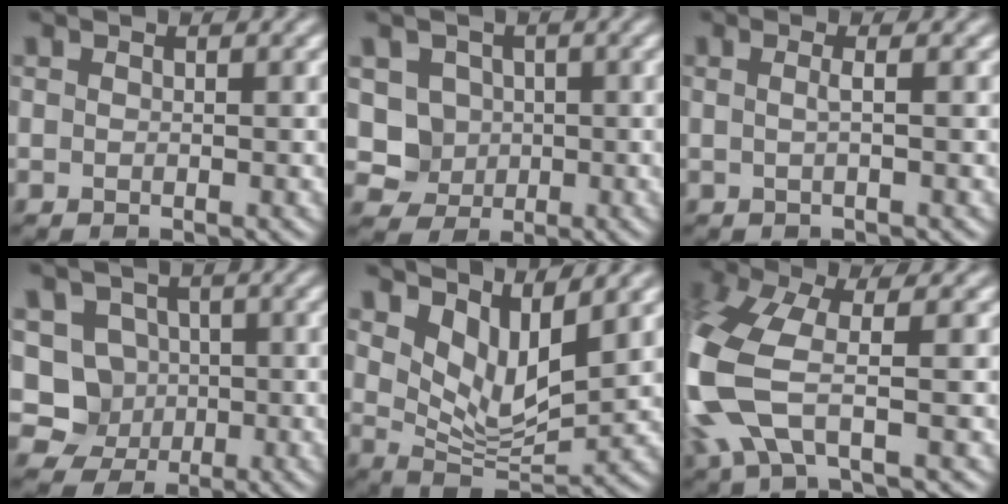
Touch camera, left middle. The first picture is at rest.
{"total": 4.2, "force": [0.4, 3.9, 1.6], "torque": [-0.019, 0.007, -0.011]}
{"total": 1.0, "force": [0.2, -0.2, 1.0], "torque": [-0.022, 0.006, 0.003]}
{"total": 5.9, "force": [-0.2, 5.5, 2.2], "torque": [-0.018, 0.018, -0.038]}
{"total": 4.8, "force": [2.9, 1.8, 3.5], "torque": [-0.078, -0.015, 0.055]}
{"total": 8.1, "force": [-1.8, 3.4, 7.2], "torque": [-0.198, -0.001, -0.050]}